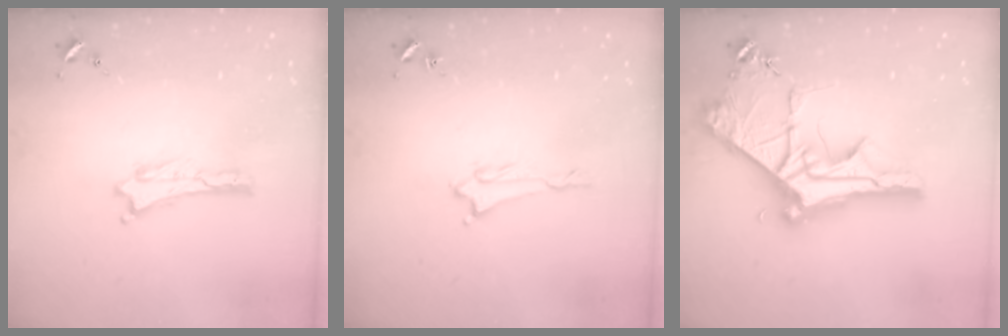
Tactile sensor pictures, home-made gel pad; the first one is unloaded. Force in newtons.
{"total": 1.3, "press": 1.3, "slide": 0.1}
{"total": 10.7, "press": 10.6, "slide": 1.2}